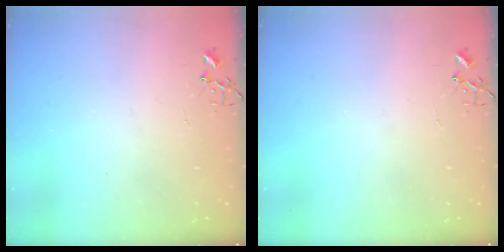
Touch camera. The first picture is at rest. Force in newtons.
{"total": 0.0}